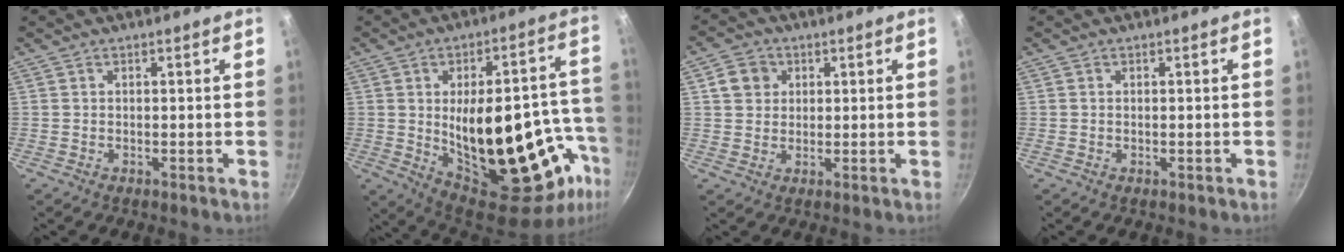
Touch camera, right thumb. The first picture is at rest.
{"total": 30.1, "force": [-5.8, 13.9, 26.0], "torque": [-0.314, 0.010, -0.051]}
{"total": 5.0, "force": [1.5, 4.4, 1.8], "torque": [-0.007, 0.006, 0.023]}
{"total": 0.0}